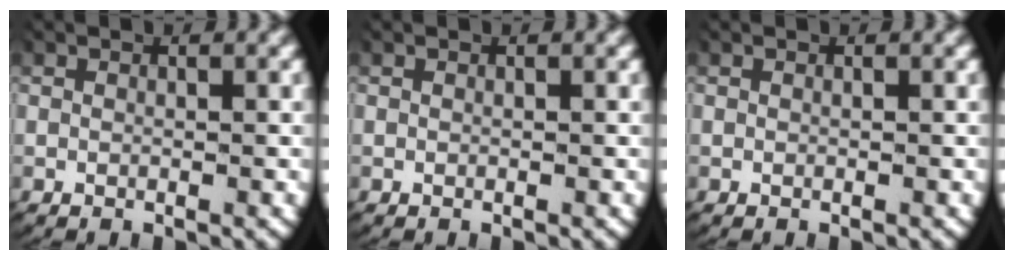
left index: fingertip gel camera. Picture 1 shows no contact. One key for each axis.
{"total": 0.0}
{"total": 0.0}